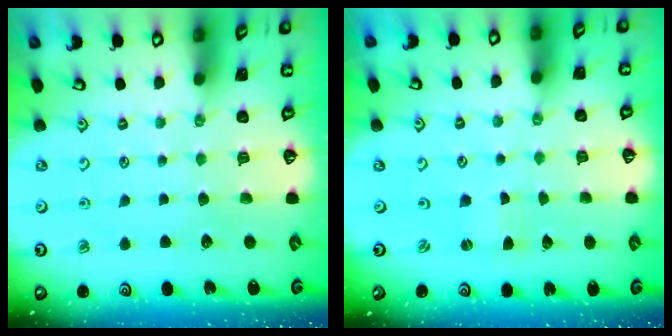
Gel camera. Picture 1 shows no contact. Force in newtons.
{"total": 1.2, "press": 1.2, "slide": 0.2}